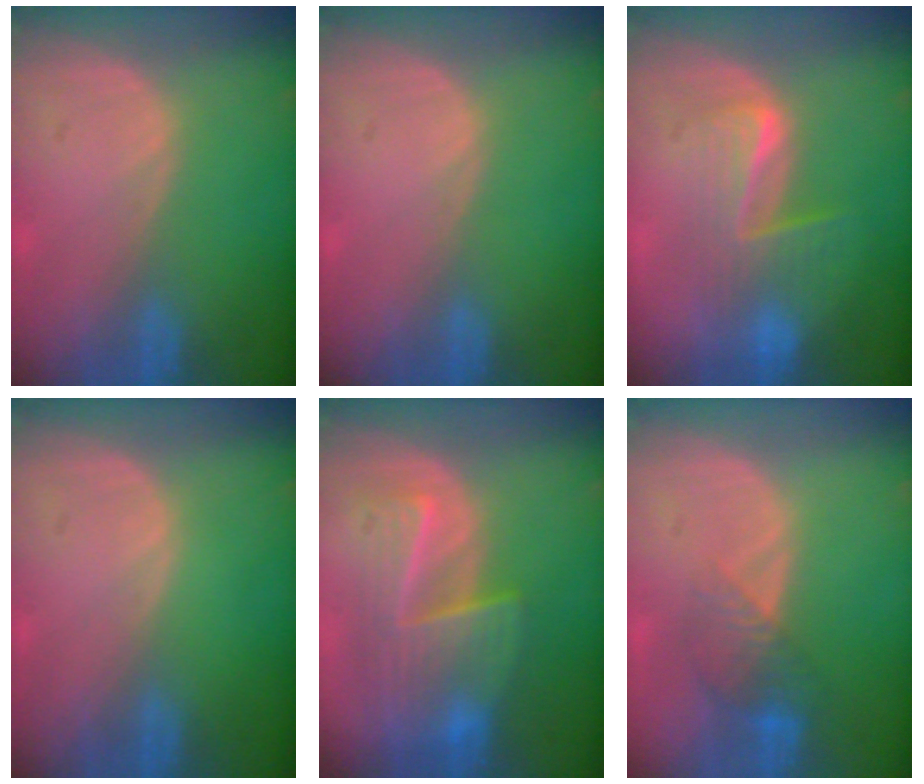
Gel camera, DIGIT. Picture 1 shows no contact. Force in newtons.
{"total": 0.0}
{"total": 6.2, "press": 6.1, "slide": 1.5}
{"total": 0.0}
{"total": 8.1, "press": 7.9, "slide": 1.9}
{"total": 4.1, "press": 3.9, "slide": 1.5}